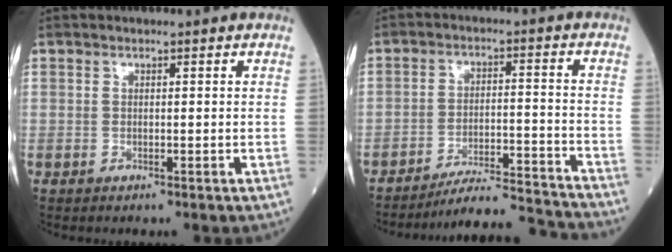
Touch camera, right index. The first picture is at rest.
{"total": 11.6, "force": [-11.4, -1.0, 1.6], "torque": [-0.018, 0.009, -0.179]}